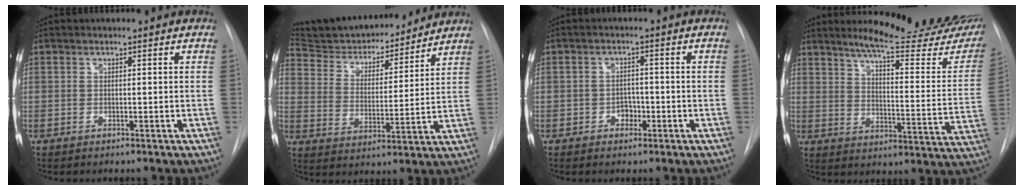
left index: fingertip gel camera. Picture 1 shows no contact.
{"total": 18.0, "force": [16.8, 4.4, 5.0], "torque": [-0.083, 0.002, 0.263]}
{"total": 2.1, "force": [-0.9, 1.6, 1.0], "torque": [-0.008, 0.007, -0.012]}
{"total": 23.8, "force": [20.4, 2.7, 12.0], "torque": [-0.163, -0.082, 0.250]}